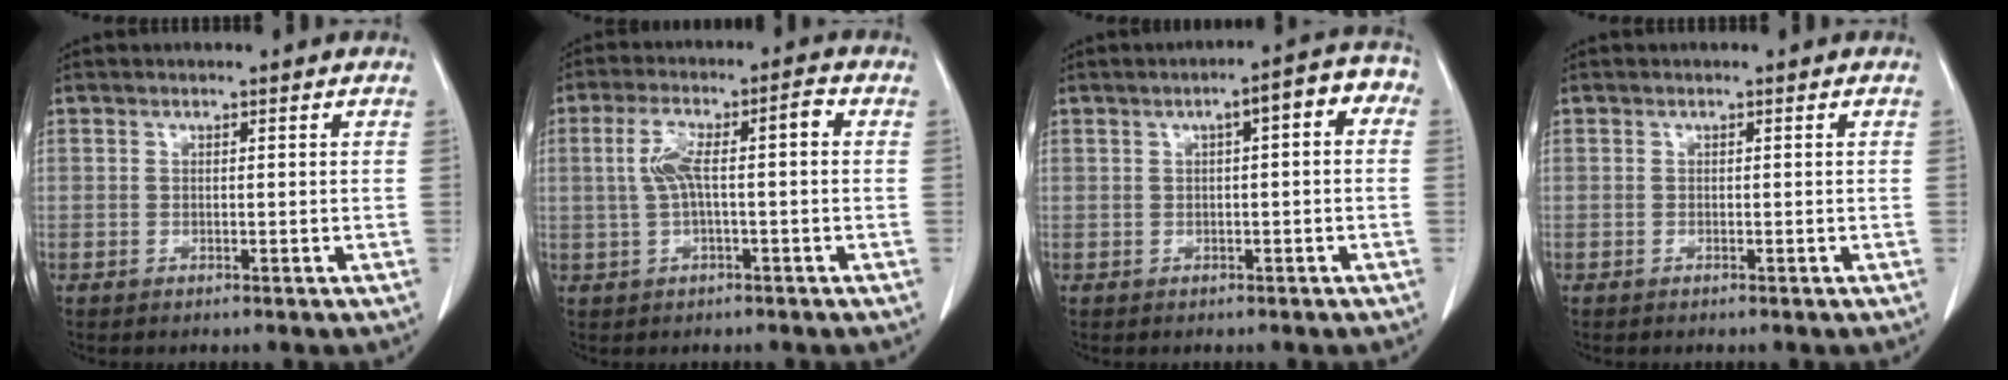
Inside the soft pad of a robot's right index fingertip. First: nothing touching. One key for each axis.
{"total": 7.1, "fx": 0.6, "fy": 1.4, "fz": 6.9, "tx": -0.141, "ty": 0.036, "tz": 0.013}
{"total": 5.8, "fx": 1.2, "fy": 1.5, "fz": 5.5, "tx": -0.068, "ty": 0.030, "tz": 0.007}
{"total": 0.0}